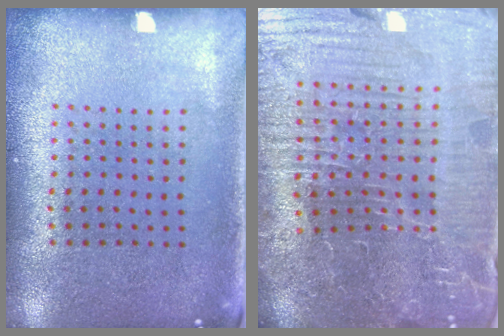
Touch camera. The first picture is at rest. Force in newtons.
{"total": 6.3, "press": 5.9, "slide": 2.4}